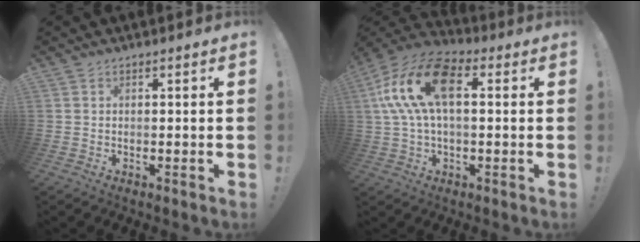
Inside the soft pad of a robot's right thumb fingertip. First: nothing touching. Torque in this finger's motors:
{"motor_torque": [0.76, 0.61, 1.79, -0.34, 0.69]}